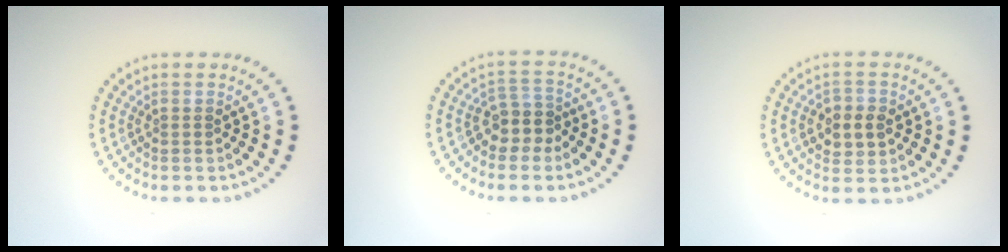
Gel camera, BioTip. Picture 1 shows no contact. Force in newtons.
{"total": 2.6, "press": 2.2, "slide": 1.5}
{"total": 2.9, "press": 2.8, "slide": 0.5}